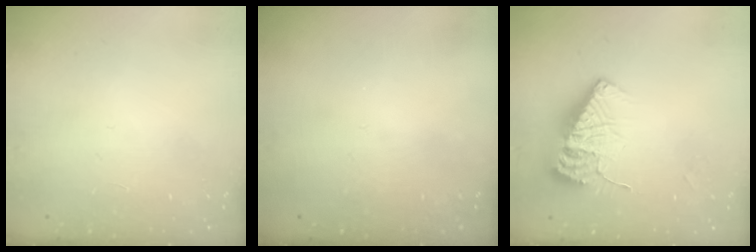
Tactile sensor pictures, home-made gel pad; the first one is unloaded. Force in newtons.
{"total": 0.0}
{"total": 12.1, "press": 12.0, "slide": 1.3}